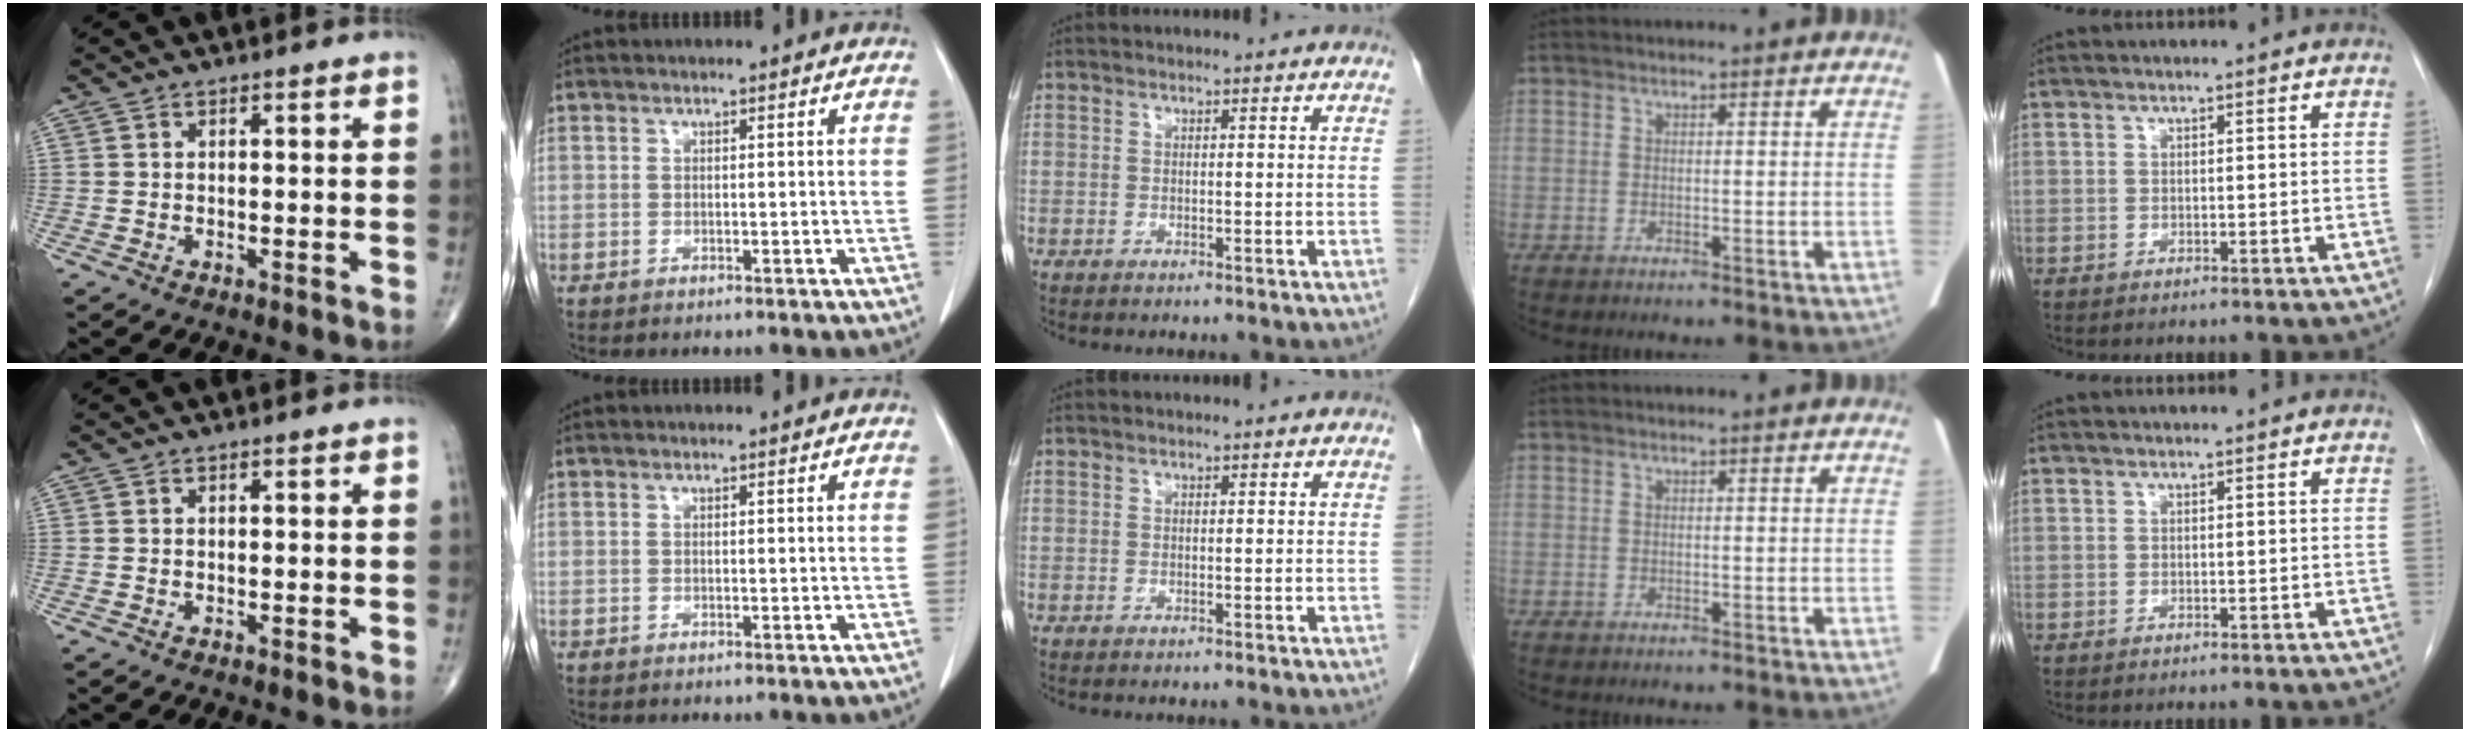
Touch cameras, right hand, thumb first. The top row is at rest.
{}